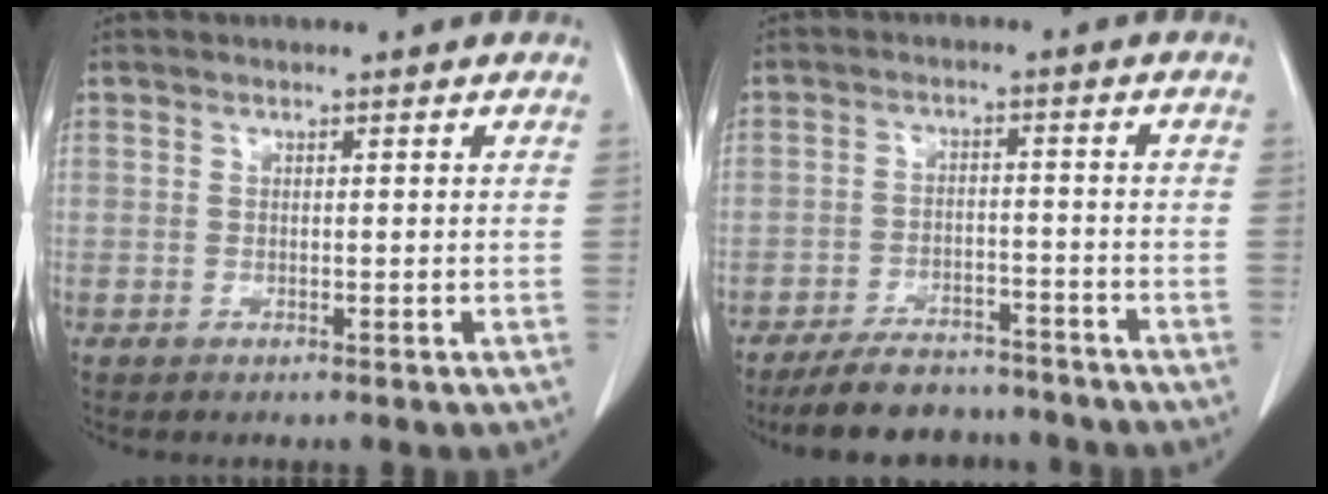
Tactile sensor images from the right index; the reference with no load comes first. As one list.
[{"total": 9.5, "force": [-8.5, 3.5, 2.6], "torque": [-0.032, 0.003, -0.129]}]